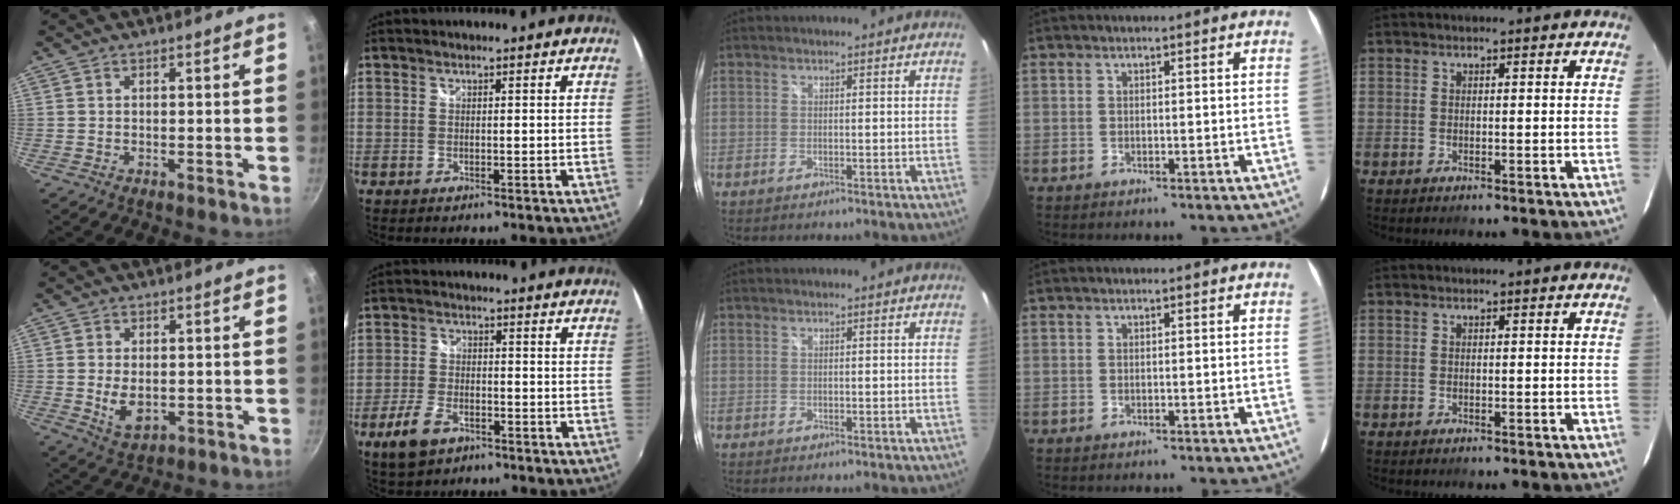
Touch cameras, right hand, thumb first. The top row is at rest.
{"thumb": {"total": 5.8, "force": [-0.4, 3.6, 4.5], "torque": [-0.076, -0.011, 0.002]}, "index": {"total": 7.3, "force": [-4.2, 4.1, 4.4], "torque": [-0.111, -0.005, -0.077]}}